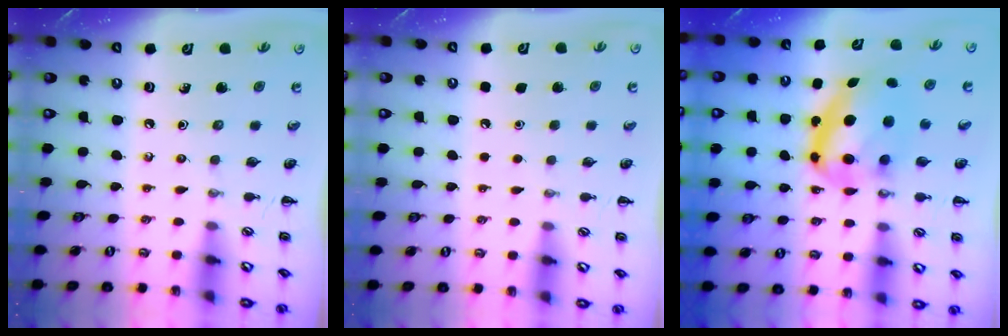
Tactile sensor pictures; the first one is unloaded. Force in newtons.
{"total": 1.6, "press": 1.6, "slide": 0.1}
{"total": 9.6, "press": 9.4, "slide": 2.2}